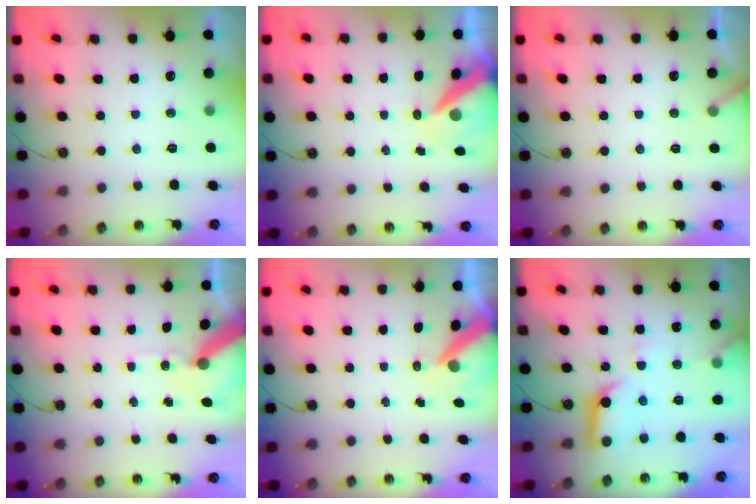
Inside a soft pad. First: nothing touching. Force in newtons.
{"total": 10.4, "press": 10.4, "slide": 1.2}
{"total": 3.2, "press": 3.2, "slide": 0.2}
{"total": 10.3, "press": 10.2, "slide": 1.4}
{"total": 8.1, "press": 8.0, "slide": 1.1}
{"total": 14.1, "press": 14.1, "slide": 1.3}